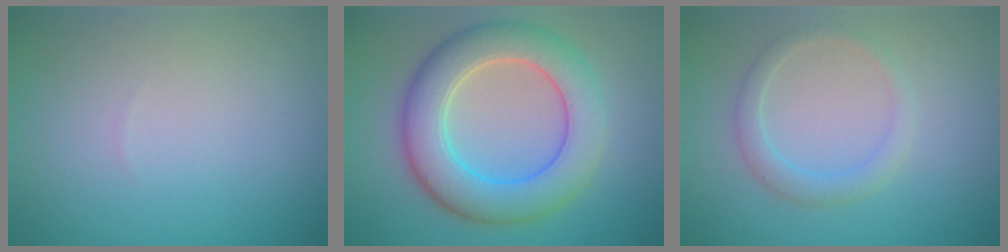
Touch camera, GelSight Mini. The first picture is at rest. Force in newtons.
{"total": 7.6, "press": 7.6, "slide": 0.1}
{"total": 2.0, "press": 2.0, "slide": 0.1}